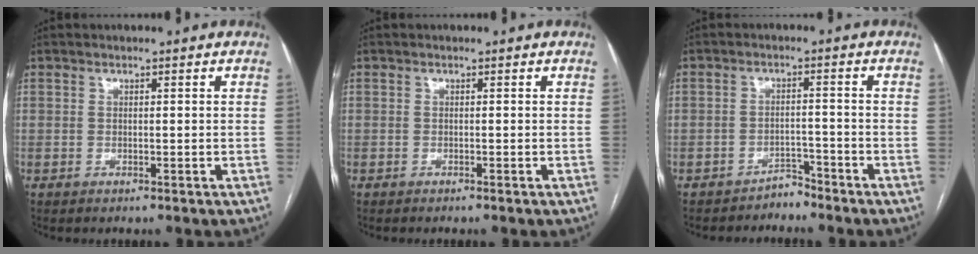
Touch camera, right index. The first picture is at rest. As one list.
[{"total": 0.6, "force": [-0.5, -0.2, 0.3], "torque": [0.002, 0.002, -0.011]}, {"total": 2.6, "force": [-2.4, 0.8, -0.2], "torque": [0.009, 0.000, -0.038]}]